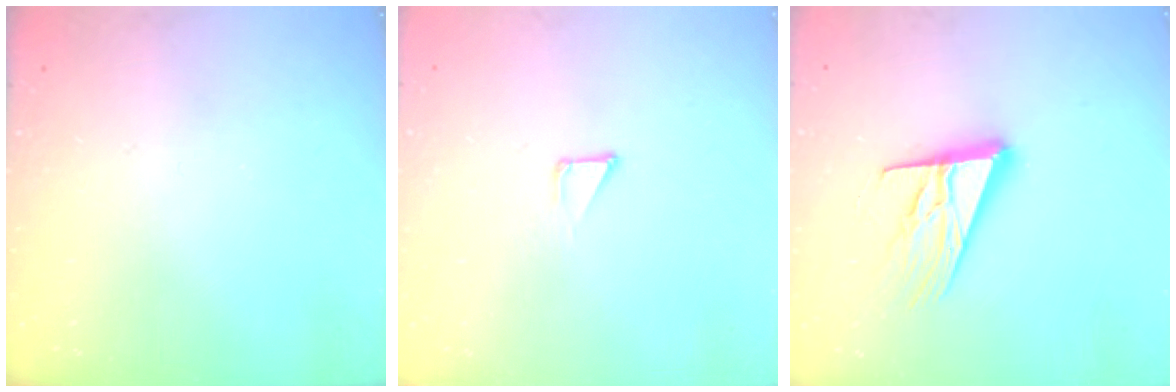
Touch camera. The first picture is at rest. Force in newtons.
{"total": 1.6, "press": 1.6, "slide": 0.1}
{"total": 17.0, "press": 16.5, "slide": 4.2}